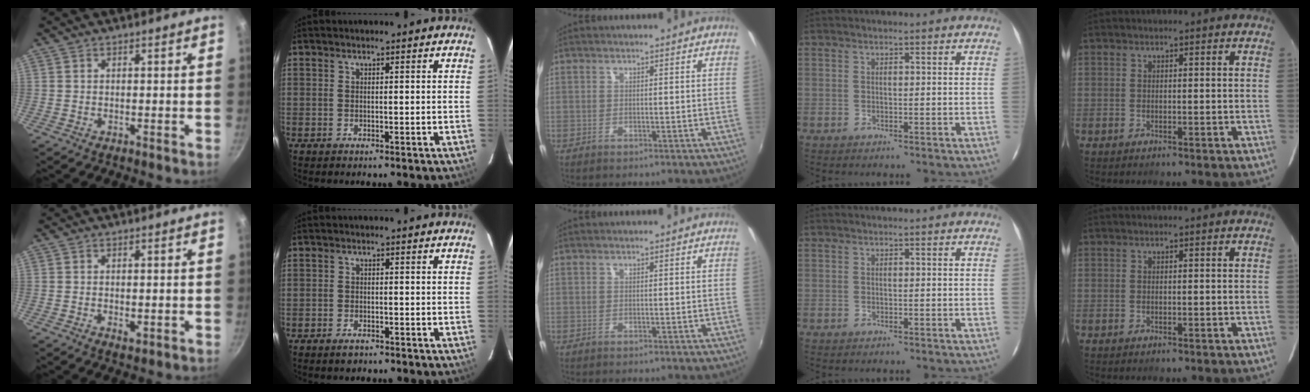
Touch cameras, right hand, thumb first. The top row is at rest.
{"thumb": {"total": 2.2, "force": [-0.5, 1.1, 1.9], "torque": [-0.028, -0.005, -0.006]}, "index": {"total": 2.1, "force": [-1.7, 0.9, 0.8], "torque": [-0.023, 0.001, -0.030]}}